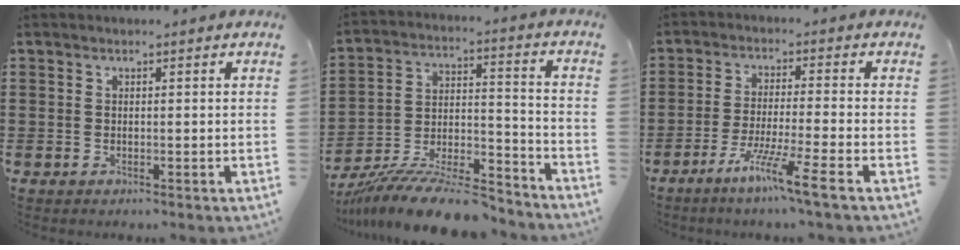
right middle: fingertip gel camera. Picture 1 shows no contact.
{"total": 12.7, "force": [-11.5, 1.2, 5.3], "torque": [-0.080, 0.031, -0.218]}
{"total": 7.3, "force": [-5.1, -0.4, 5.3], "torque": [-0.097, -0.010, -0.096]}